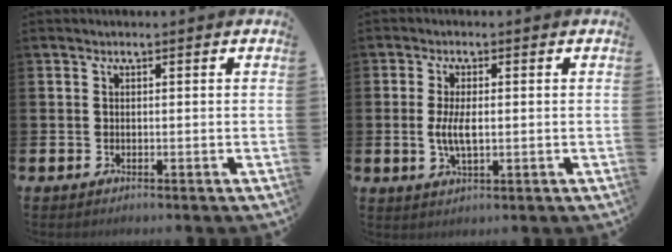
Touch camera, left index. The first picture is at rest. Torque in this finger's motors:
{"motor_torque": [0.94, -0.02, 0.17, 0.11]}